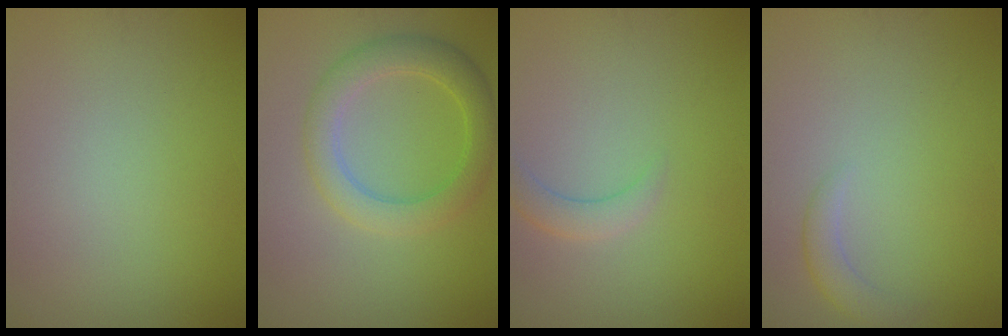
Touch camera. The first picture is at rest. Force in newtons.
{"total": 4.3, "press": 4.3, "slide": 0.1}
{"total": 1.9, "press": 1.9, "slide": 0.2}
{"total": 1.6, "press": 1.6, "slide": 0.1}